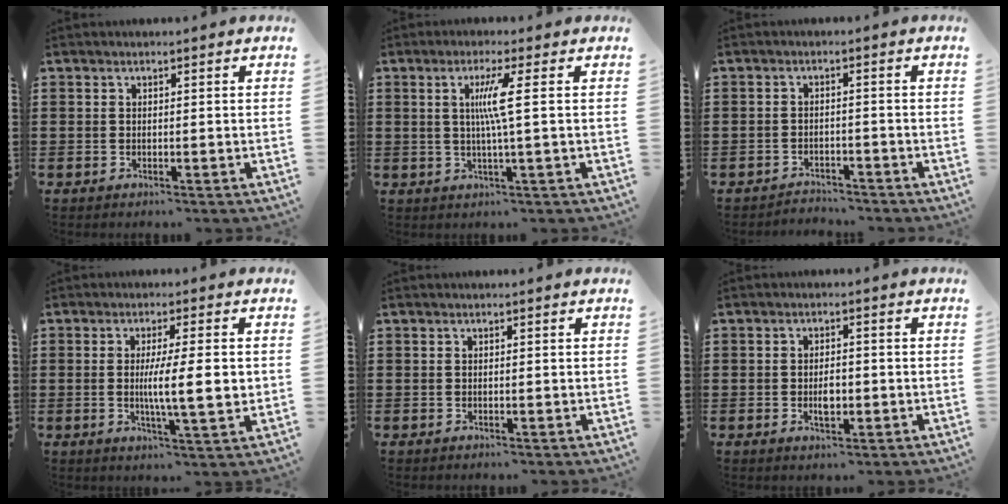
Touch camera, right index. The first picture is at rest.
{"total": 5.0, "force": [0.7, -0.7, 4.9], "torque": [-0.102, -0.011, 0.005]}
{"total": 2.2, "force": [-2.2, 0.2, -0.1], "torque": [-0.006, 0.000, -0.050]}
{"total": 8.4, "force": [0.1, 1.3, 8.3], "torque": [-0.132, -0.009, -0.003]}
{"total": 0.0}
{"total": 2.8, "force": [-0.6, 1.1, 2.5], "torque": [-0.046, 0.001, -0.011]}